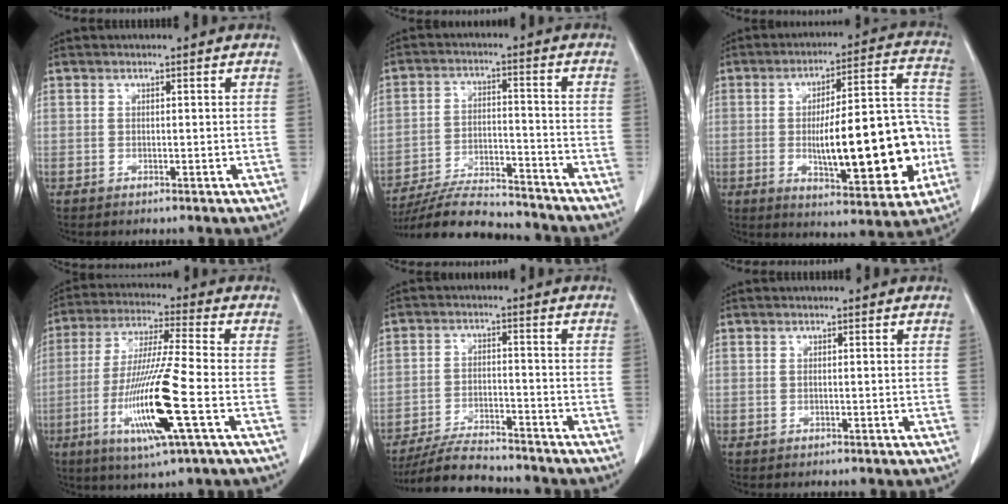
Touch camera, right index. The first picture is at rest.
{"total": 14.5, "force": [-13.5, 2.4, 4.6], "torque": [-0.077, 0.002, -0.215]}
{"total": 20.0, "force": [-3.5, 4.9, 19.1], "torque": [-0.269, 0.024, -0.038]}
{"total": 15.6, "force": [-4.9, 0.1, 14.8], "torque": [-0.302, -0.024, -0.093]}
{"total": 10.0, "force": [-9.3, 1.7, 3.1], "torque": [-0.049, -0.010, -0.156]}
{"total": 0.0}